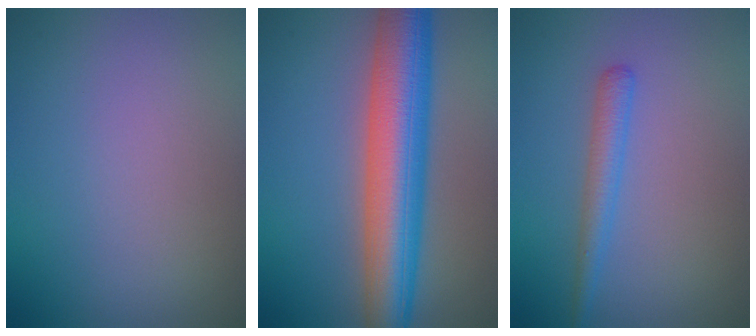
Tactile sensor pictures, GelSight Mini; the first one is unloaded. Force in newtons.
{"total": 9.2, "press": 9.2, "slide": 0.3}
{"total": 2.0, "press": 2.0, "slide": 0.1}